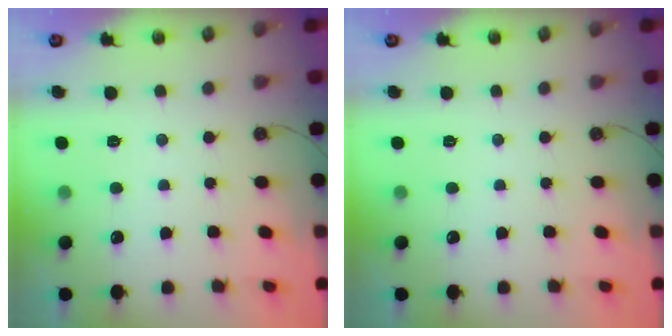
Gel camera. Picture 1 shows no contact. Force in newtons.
{"total": 0.0}